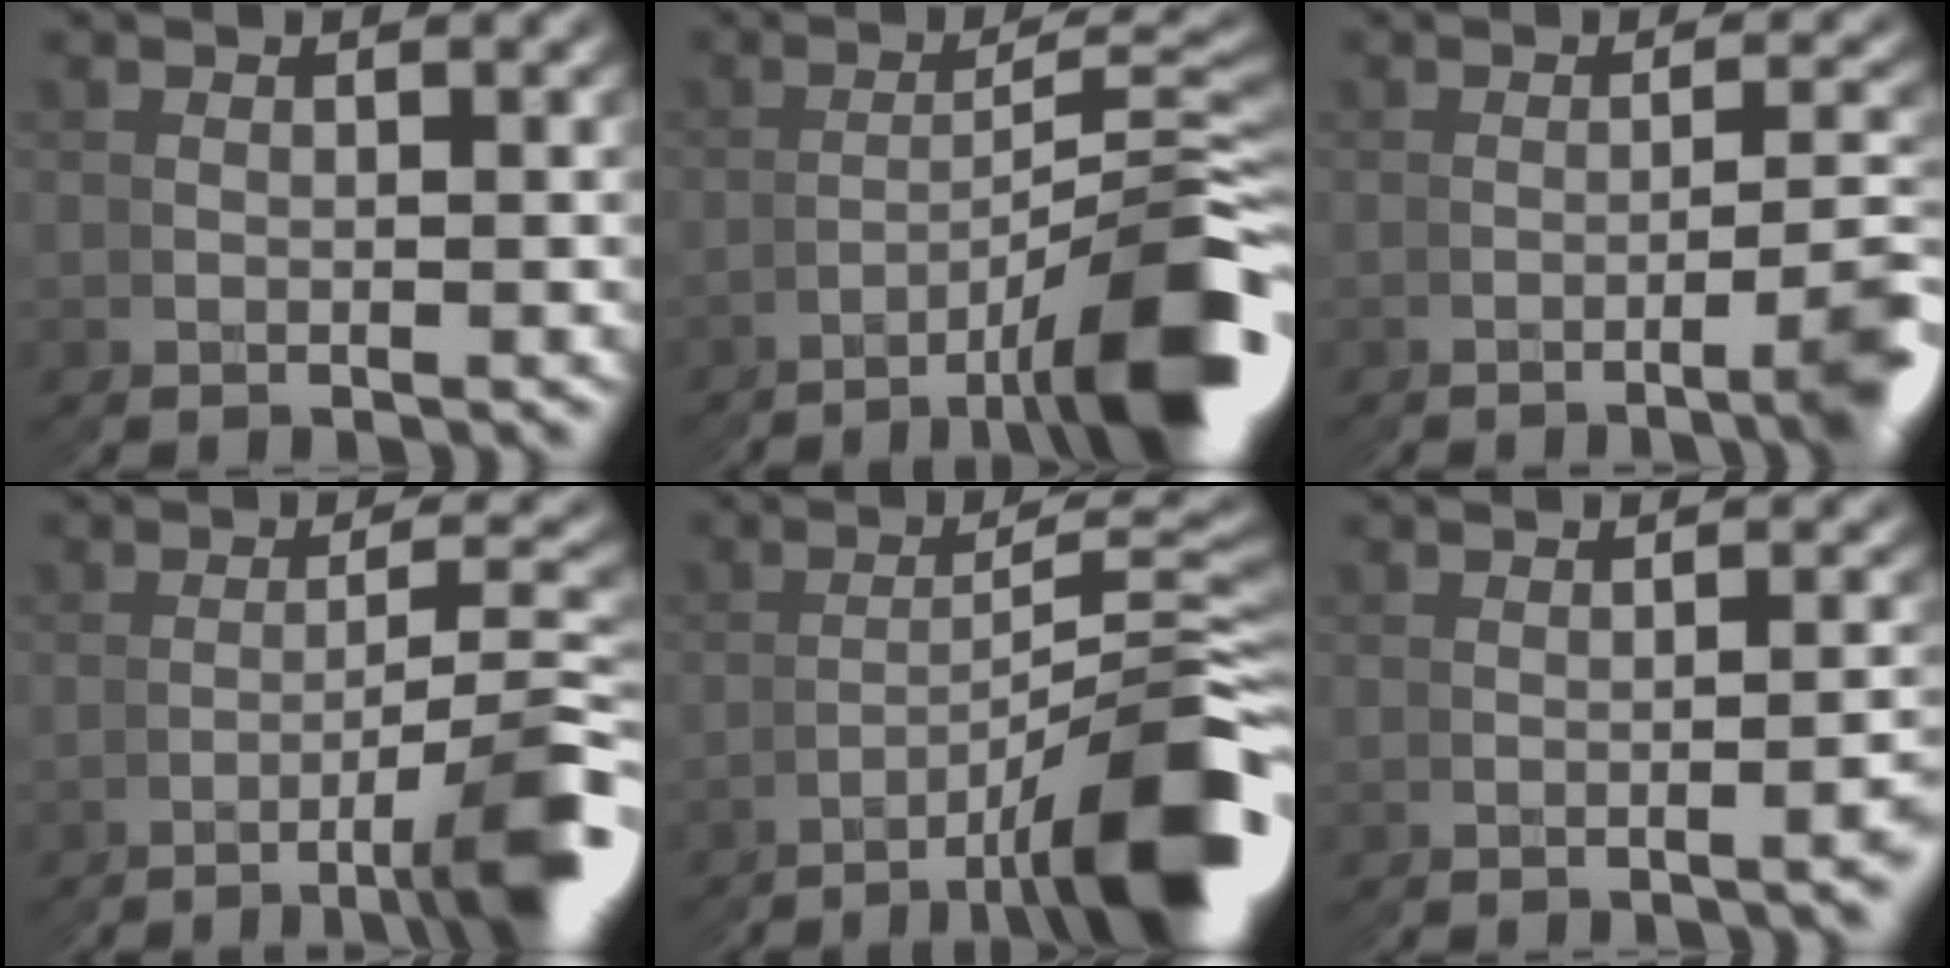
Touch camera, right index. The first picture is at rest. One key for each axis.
{"total": 8.1, "fx": -4.6, "fy": -0.4, "fz": 6.6, "tx": -0.076, "ty": 0.023, "tz": -0.072}
{"total": 3.0, "fx": -1.5, "fy": -1.5, "fz": 2.1, "tx": -0.015, "ty": 0.020, "tz": -0.033}
{"total": 5.8, "fx": -3.4, "fy": -1.7, "fz": 4.3, "tx": -0.052, "ty": 0.016, "tz": -0.059}
{"total": 8.8, "fx": -4.8, "fy": 0.1, "fz": 7.3, "tx": -0.083, "ty": 0.024, "tz": -0.074}
{"total": 1.5, "fx": -1.1, "fy": -0.3, "fz": 1.0, "tx": -0.017, "ty": 0.005, "tz": -0.015}